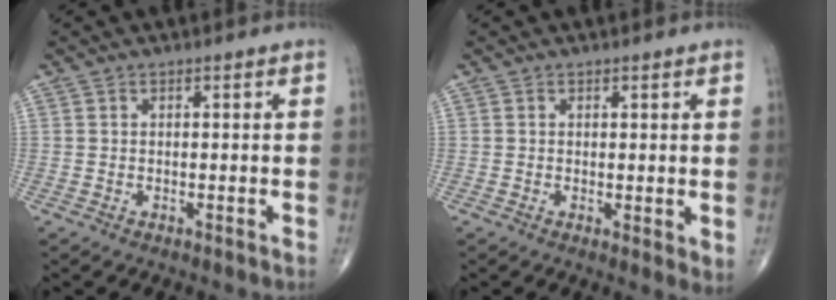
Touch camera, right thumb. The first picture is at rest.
{"total": 2.6, "force": [0.3, 0.8, 2.5], "torque": [-0.041, -0.012, 0.004]}